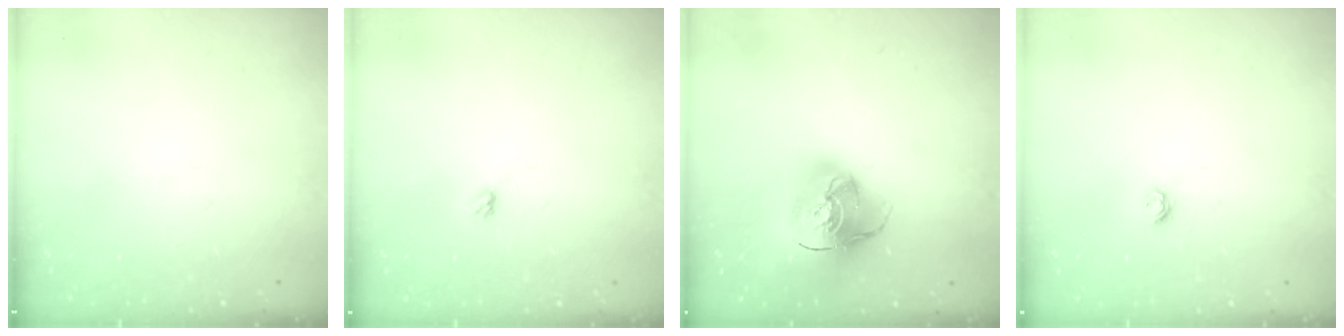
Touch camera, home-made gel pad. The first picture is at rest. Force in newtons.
{"total": 2.9, "press": 2.9, "slide": 0.5}
{"total": 16.9, "press": 16.8, "slide": 2.0}
{"total": 3.8, "press": 3.8, "slide": 0.5}